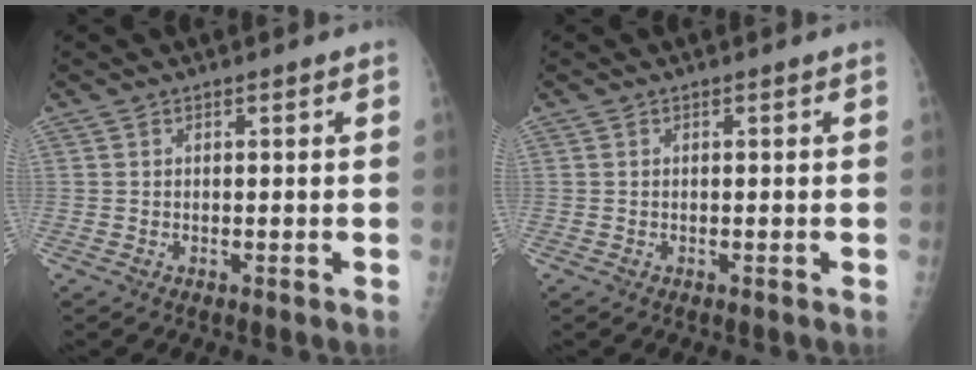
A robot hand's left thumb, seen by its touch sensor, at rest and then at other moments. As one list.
[{"total": 0.0}]